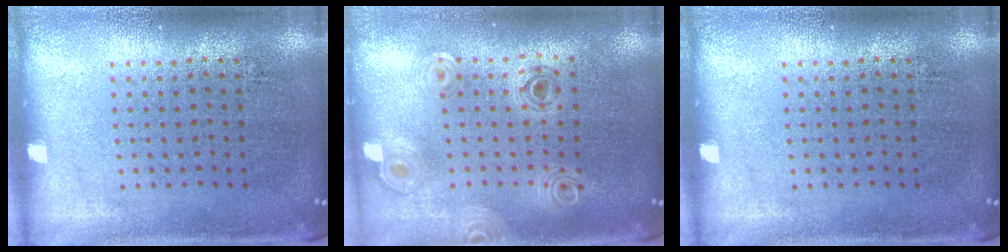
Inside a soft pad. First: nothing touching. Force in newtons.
{"total": 0.8, "press": 0.8, "slide": 0.1}
{"total": 0.0}